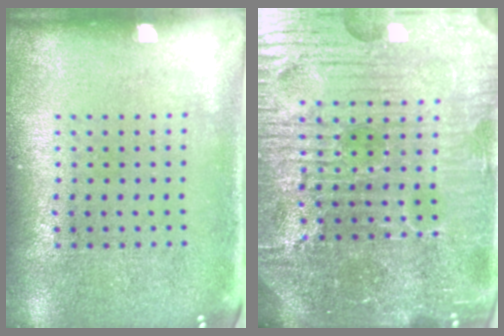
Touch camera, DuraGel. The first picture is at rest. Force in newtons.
{"total": 6.3, "press": 5.8, "slide": 2.3}